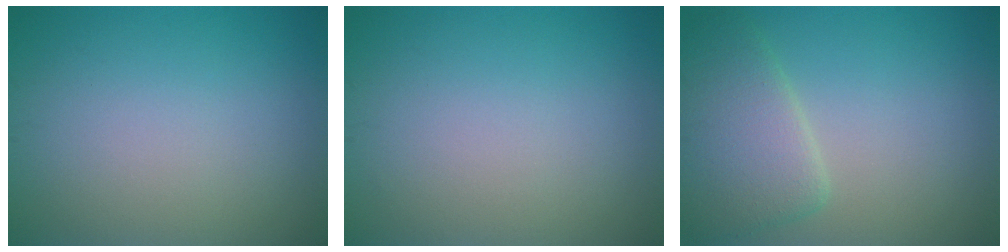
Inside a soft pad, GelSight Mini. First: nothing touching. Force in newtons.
{"total": 0.0}
{"total": 4.6, "press": 4.6, "slide": 0.5}